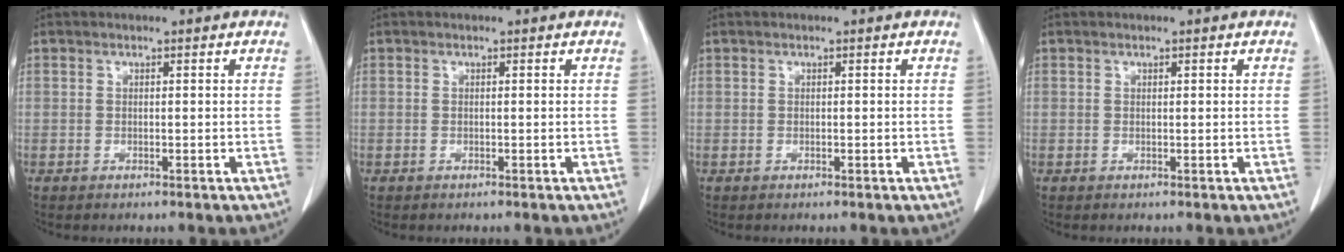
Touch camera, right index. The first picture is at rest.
{"total": 0.0}
{"total": 0.0}
{"total": 0.0}